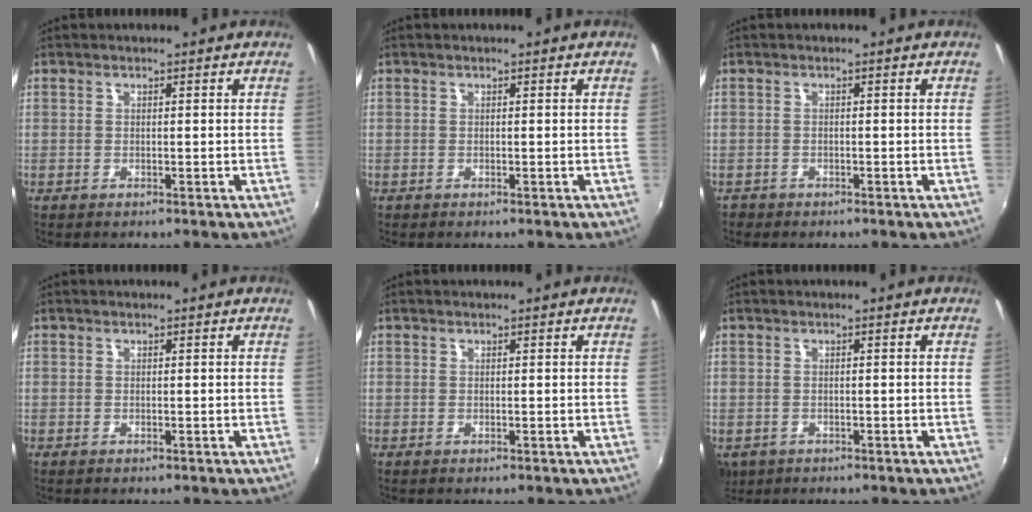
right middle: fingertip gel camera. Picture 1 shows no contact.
{"total": 0.0}
{"total": 1.3, "force": [-1.0, 0.9, 0.1], "torque": [-0.006, -0.003, -0.018]}
{"total": 0.0}
{"total": 0.0}
{"total": 5.3, "force": [-2.2, 4.1, 2.6], "torque": [-0.056, -0.017, -0.029]}